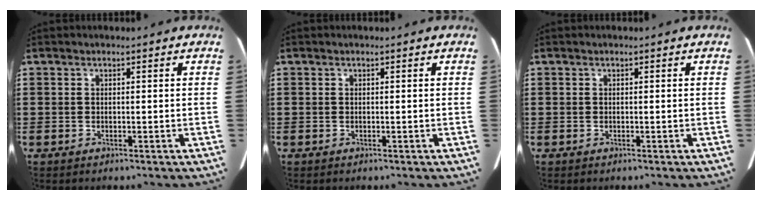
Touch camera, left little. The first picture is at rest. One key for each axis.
{"total": 0.0}
{"total": 0.0}